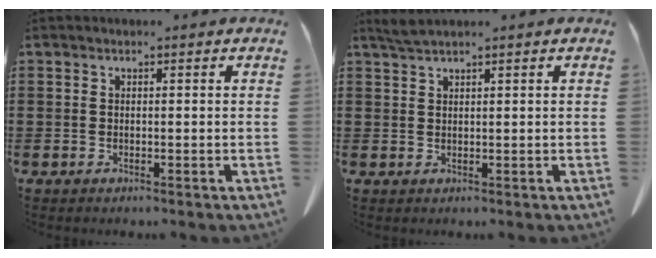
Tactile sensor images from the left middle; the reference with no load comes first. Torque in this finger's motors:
{"motor_torque": [0.40, 0.54, -0.03, -0.01]}